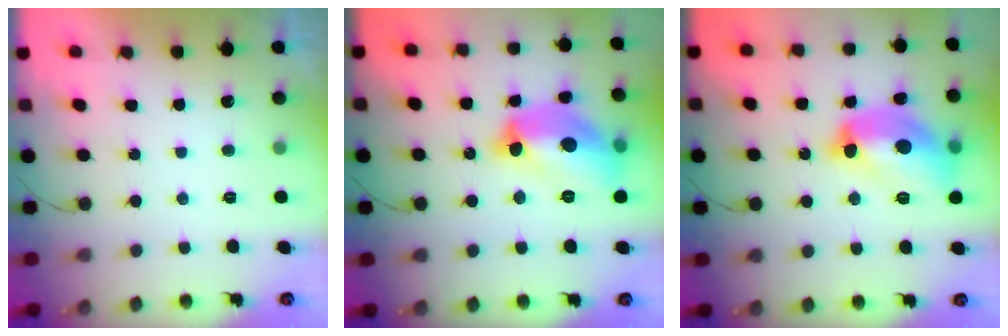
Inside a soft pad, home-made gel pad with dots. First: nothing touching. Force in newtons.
{"total": 18.6, "press": 18.6, "slide": 1.2}
{"total": 16.1, "press": 16.1, "slide": 1.8}